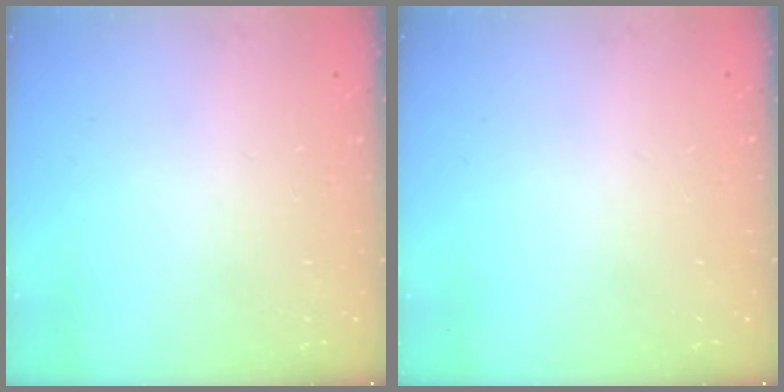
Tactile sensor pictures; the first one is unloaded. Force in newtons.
{"total": 0.0}